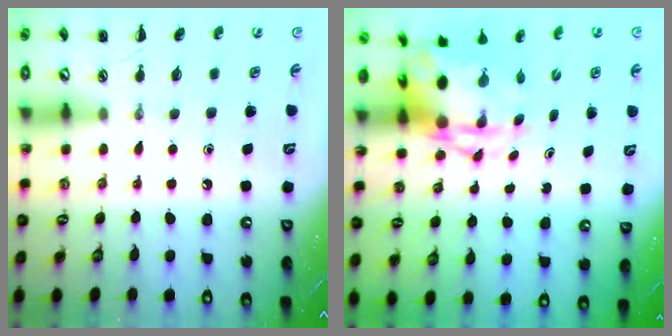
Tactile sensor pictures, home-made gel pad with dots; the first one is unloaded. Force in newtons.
{"total": 5.4, "press": 5.1, "slide": 1.5}